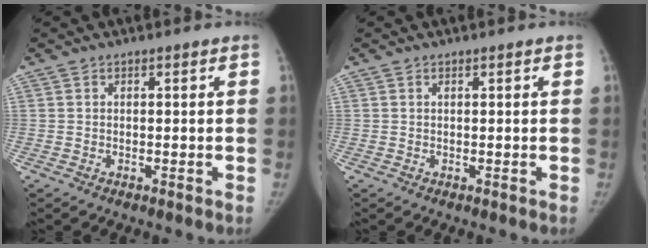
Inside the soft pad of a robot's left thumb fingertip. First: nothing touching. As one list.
[{"total": 0.0}]